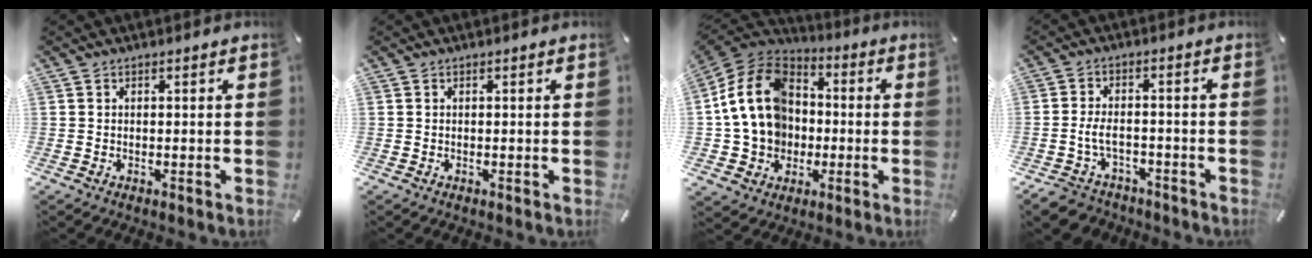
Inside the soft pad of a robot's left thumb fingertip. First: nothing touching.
{"total": 0.0}
{"total": 17.6, "force": [-0.8, 15.2, 8.9], "torque": [-0.189, 0.016, -0.010]}
{"total": 6.1, "force": [-2.8, 4.1, 3.5], "torque": [-0.077, 0.016, -0.053]}